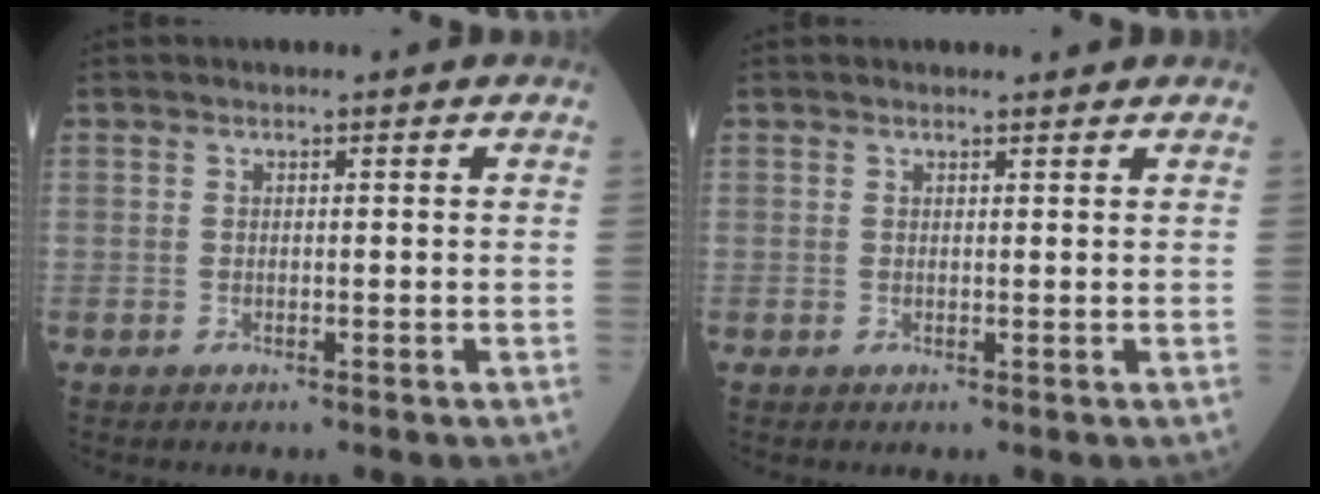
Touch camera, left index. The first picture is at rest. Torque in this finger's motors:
{"motor_torque": [0.16, -0.76, -0.38, -0.01]}